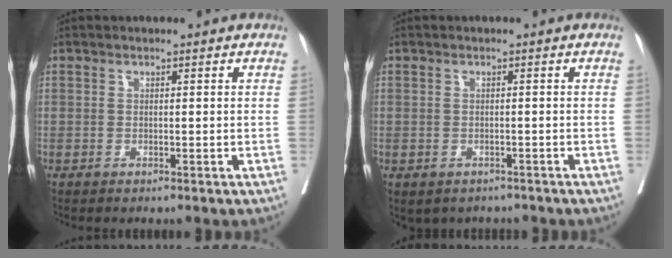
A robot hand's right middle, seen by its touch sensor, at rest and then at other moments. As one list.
[{"total": 4.4, "force": [-3.5, 2.3, 1.4], "torque": [-0.016, 0.010, -0.040]}]